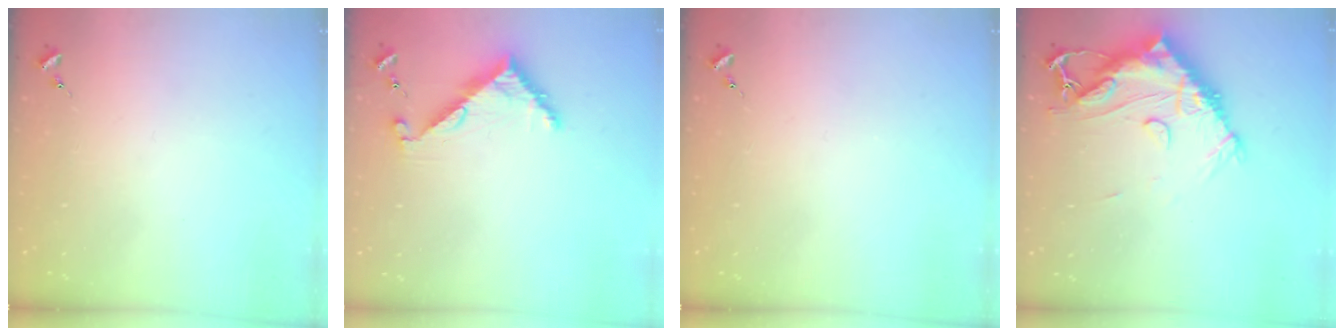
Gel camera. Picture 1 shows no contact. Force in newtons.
{"total": 7.3, "press": 7.3, "slide": 0.6}
{"total": 0.0}
{"total": 14.9, "press": 14.8, "slide": 1.4}